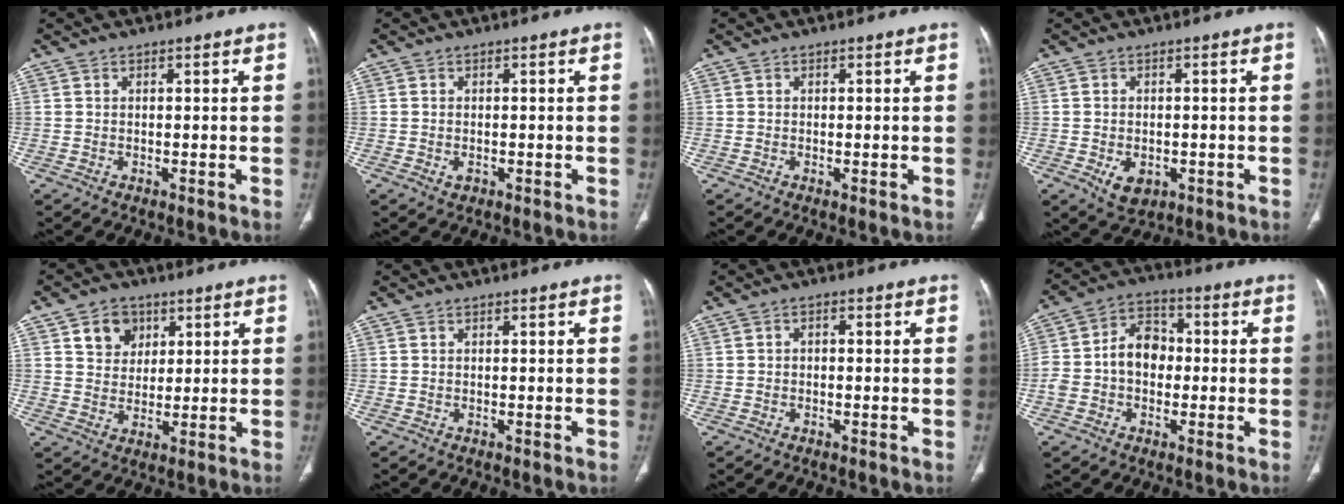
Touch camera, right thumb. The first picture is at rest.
{"total": 1.3, "force": [-0.4, 0.9, 0.8], "torque": [-0.014, 0.003, -0.004]}
{"total": 0.5, "force": [-0.1, 0.2, 0.5], "torque": [-0.013, -0.003, -0.003]}
{"total": 4.9, "force": [-1.6, 3.3, 3.2], "torque": [-0.047, 0.003, -0.013]}
{"total": 6.7, "force": [3.1, 5.4, 2.6], "torque": [-0.014, -0.012, 0.053]}
{"total": 0.0}
{"total": 1.1, "force": [-0.1, 0.8, 0.8], "torque": [-0.008, 0.005, -0.006]}
{"total": 9.8, "force": [-0.7, 7.4, 6.4], "torque": [-0.095, 0.037, -0.025]}